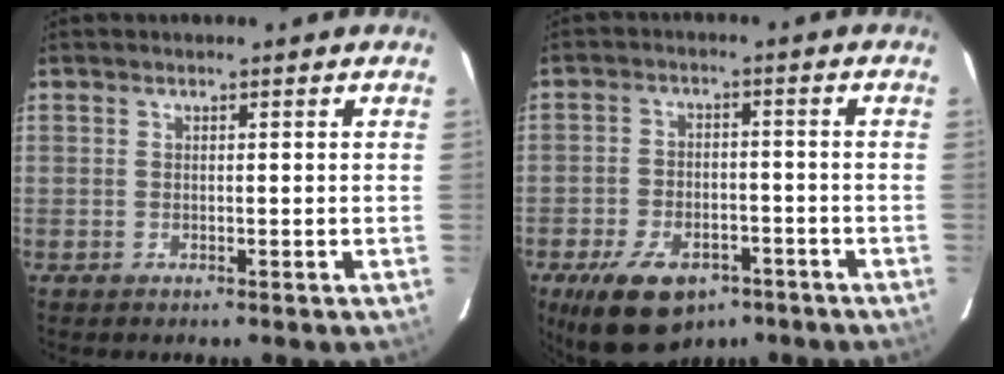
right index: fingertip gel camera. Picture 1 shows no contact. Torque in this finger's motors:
{"motor_torque": [1.07, -1.07, 0.55, 0.05]}